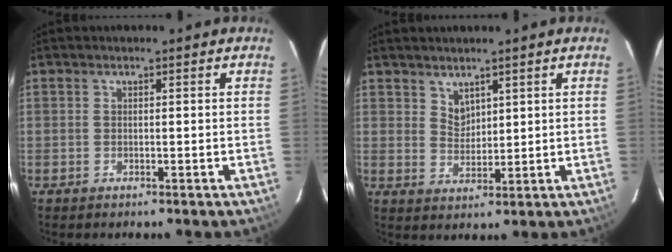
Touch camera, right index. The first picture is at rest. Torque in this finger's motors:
{"motor_torque": [-0.11, -0.03, -0.04, 0.00]}